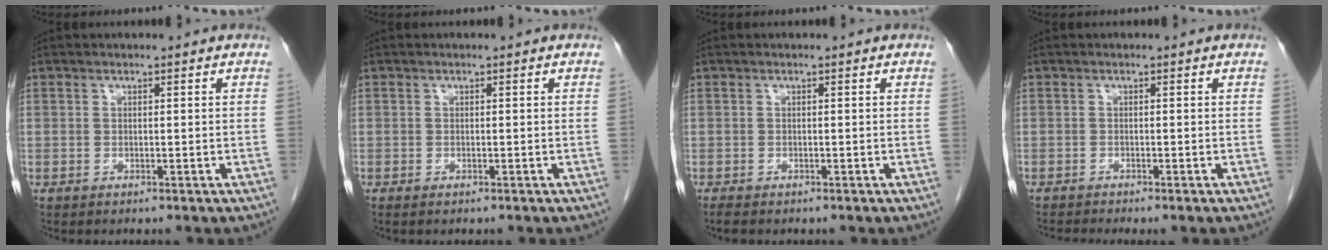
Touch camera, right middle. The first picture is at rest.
{"total": 0.5, "force": [-0.4, 0.1, 0.4], "torque": [-0.010, -0.003, -0.004]}
{"total": 1.3, "force": [-1.0, 0.3, 0.6], "torque": [-0.020, -0.006, -0.015]}
{"total": 2.4, "force": [-2.1, -0.5, 1.0], "torque": [-0.010, -0.001, -0.033]}